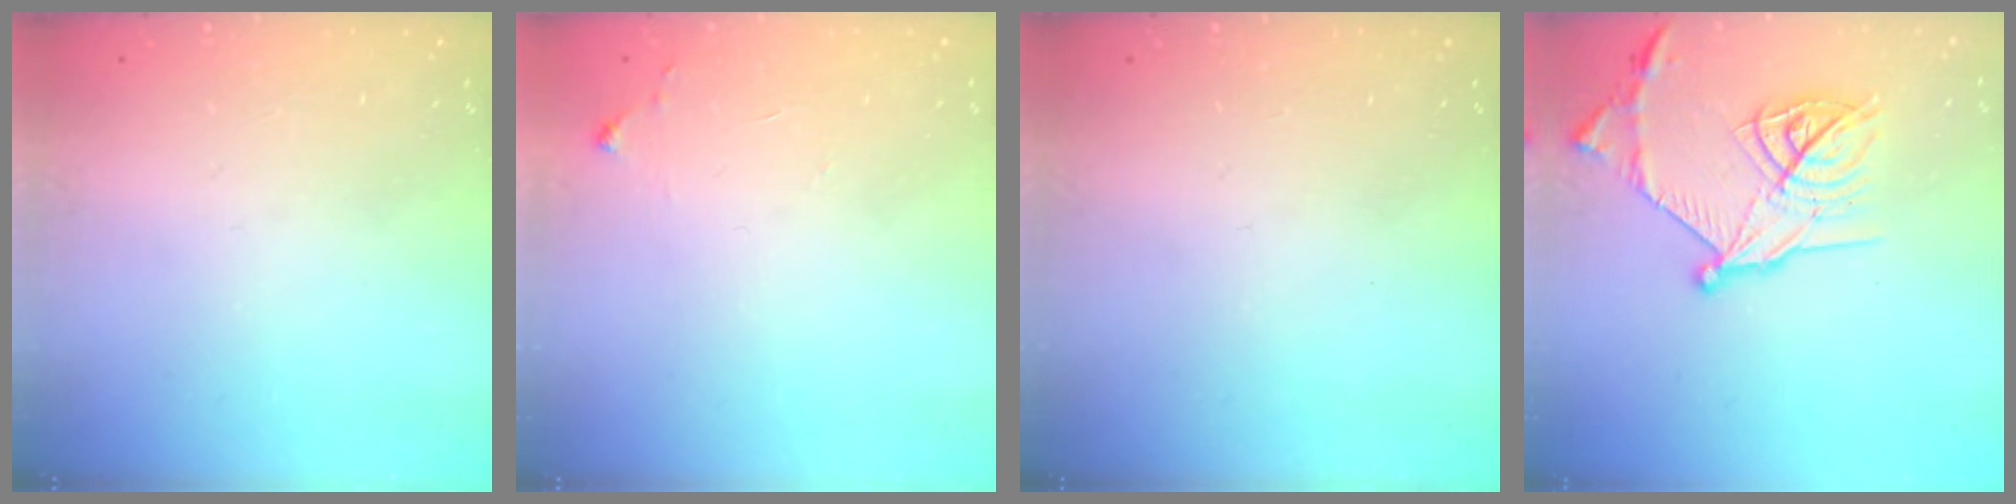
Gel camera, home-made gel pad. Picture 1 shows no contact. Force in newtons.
{"total": 4.7, "press": 4.7, "slide": 0.6}
{"total": 0.0}
{"total": 20.0, "press": 20.0, "slide": 1.2}